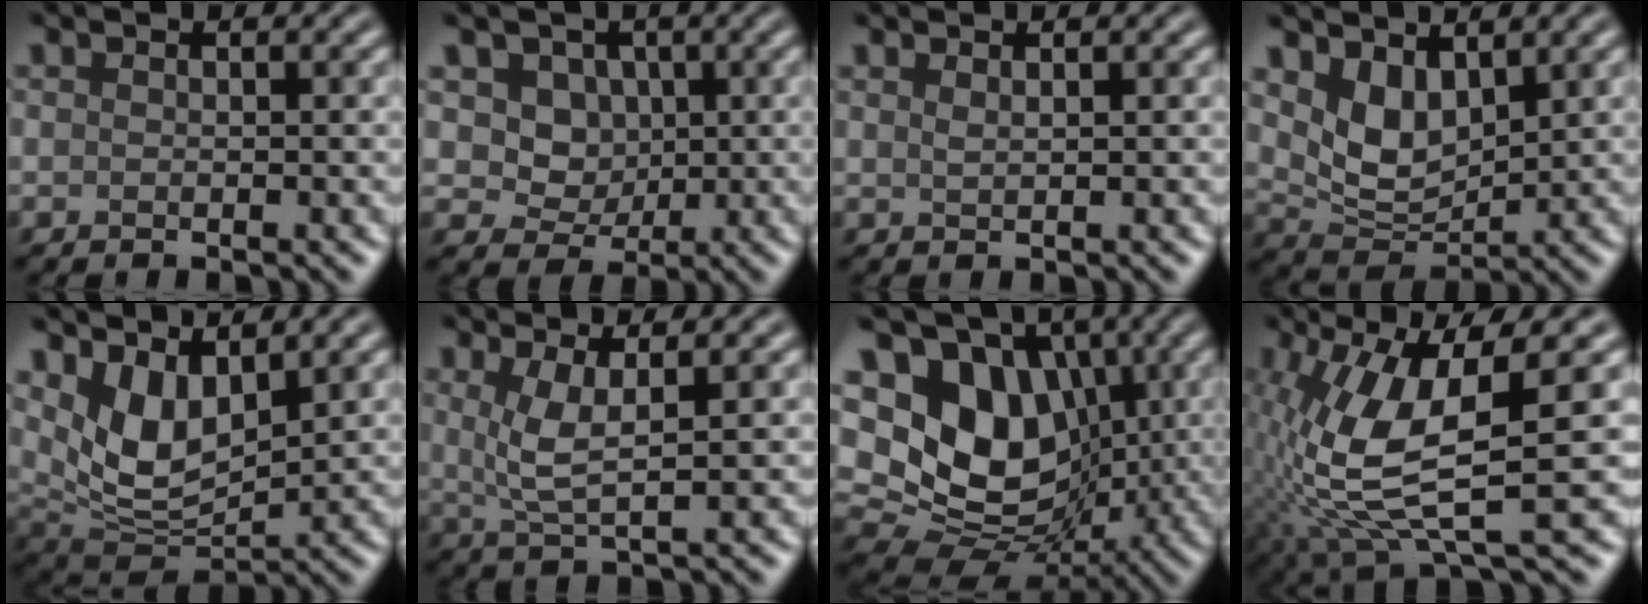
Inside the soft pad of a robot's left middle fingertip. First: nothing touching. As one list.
[{"total": 5.2, "force": [1.8, 4.3, 2.3], "torque": [-0.047, -0.005, 0.031]}, {"total": 0.8, "force": [0.6, 0.2, 0.5], "torque": [-0.006, 0.002, 0.012]}, {"total": 4.3, "force": [2.2, 2.5, 2.7], "torque": [-0.062, -0.013, 0.043]}, {"total": 5.8, "force": [2.5, 3.0, 4.2], "torque": [-0.089, -0.018, 0.053]}, {"total": 3.1, "force": [1.0, 0.7, 2.9], "torque": [-0.063, -0.007, 0.025]}, {"total": 14.3, "force": [2.5, 11.0, 8.8], "torque": [-0.163, 0.019, 0.042]}, {"total": 8.9, "force": [0.0, 2.6, 8.5], "torque": [-0.185, -0.013, 0.001]}]